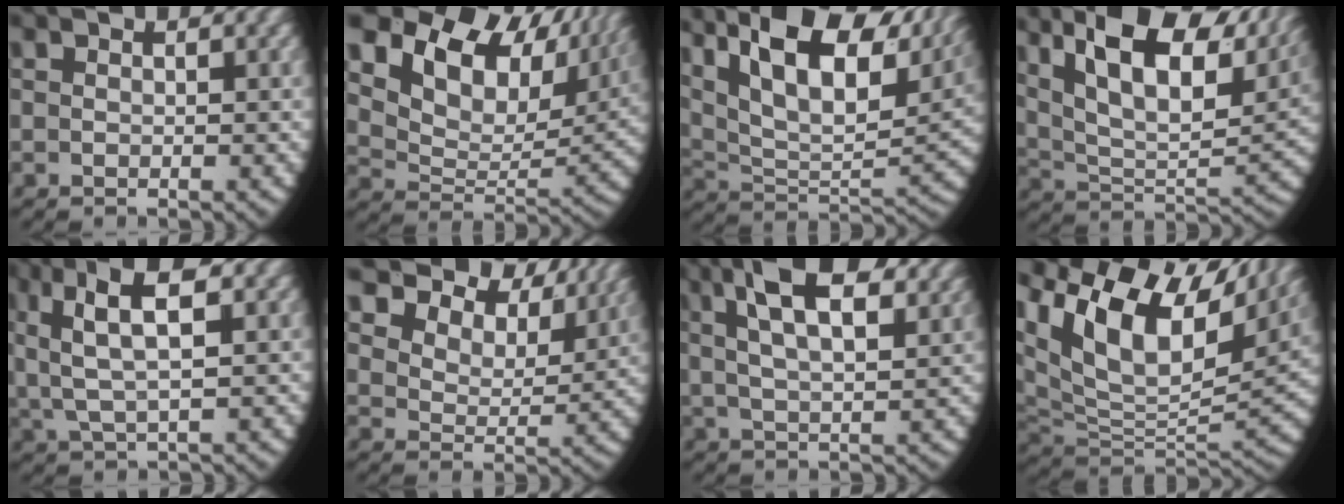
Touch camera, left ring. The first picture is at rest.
{"total": 14.5, "force": [6.4, 9.7, 8.7], "torque": [-0.174, 0.005, 0.085]}
{"total": 16.7, "force": [9.0, 8.8, 11.0], "torque": [-0.194, 0.025, 0.124]}
{"total": 15.0, "force": [8.2, 7.6, 10.0], "torque": [-0.187, 0.011, 0.118]}
{"total": 6.5, "force": [2.5, 2.8, 5.3], "torque": [-0.114, 0.006, 0.045]}
{"total": 11.0, "force": [7.0, 6.5, 5.5], "torque": [-0.112, 0.014, 0.096]}
{"total": 7.6, "force": [4.5, 2.6, 5.6], "torque": [-0.104, 0.010, 0.070]}
{"total": 16.4, "force": [6.2, 10.0, 11.5], "torque": [-0.240, -0.002, 0.096]}